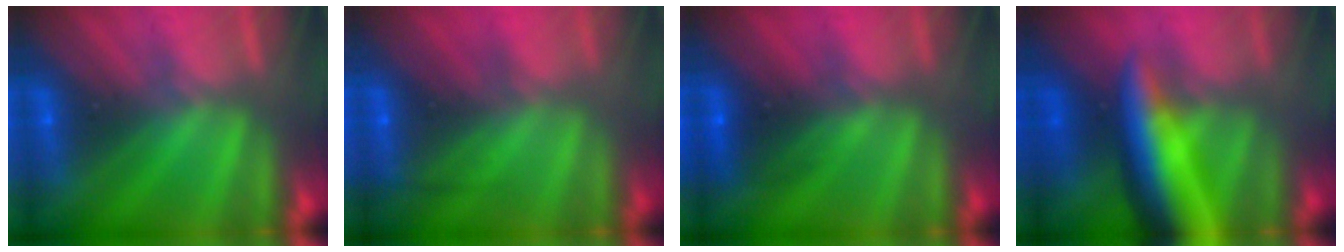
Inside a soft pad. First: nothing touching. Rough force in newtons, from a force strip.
{"total": 2.3}
{"total": 2.8}
{"total": 7.7}